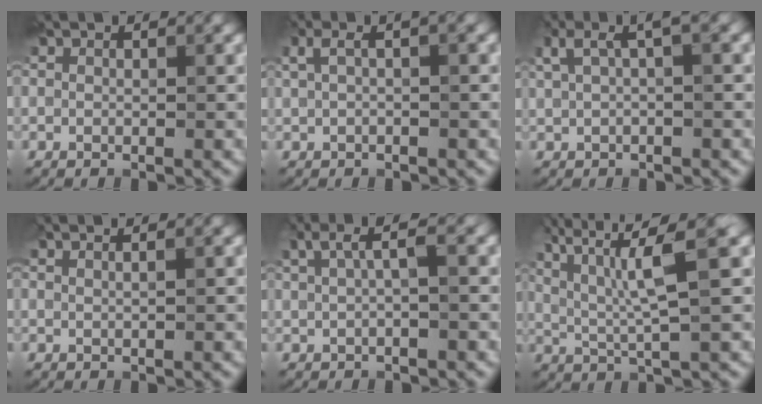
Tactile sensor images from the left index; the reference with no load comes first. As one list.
[{"total": 2.6, "force": [1.1, 0.7, 2.2], "torque": [-0.040, 0.010, 0.016]}, {"total": 3.3, "force": [1.6, 0.7, 2.8], "torque": [-0.051, 0.013, 0.030]}, {"total": 2.6, "force": [1.7, 1.2, 1.6], "torque": [0.000, 0.012, -0.005]}, {"total": 3.1, "force": [1.1, 0.8, 2.8], "torque": [-0.043, 0.007, 0.017]}, {"total": 7.1, "force": [2.5, 1.3, 6.5], "torque": [-0.126, 0.012, 0.046]}]